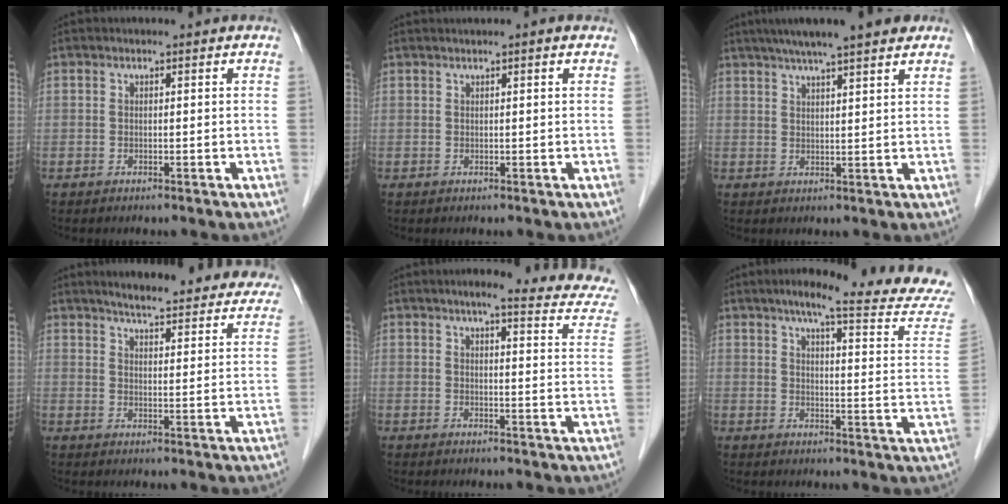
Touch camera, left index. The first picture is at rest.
{"total": 1.6, "force": [1.2, -0.1, 1.1], "torque": [-0.016, 0.017, 0.021]}
{"total": 10.6, "force": [8.4, 0.4, 6.4], "torque": [-0.098, 0.031, 0.114]}
{"total": 22.2, "force": [20.2, 3.8, 8.4], "torque": [-0.100, -0.025, 0.236]}
{"total": 15.0, "force": [12.7, 2.4, 7.5], "torque": [-0.074, -0.012, 0.126]}
{"total": 16.8, "force": [15.0, -0.3, 7.4], "torque": [-0.096, -0.053, 0.175]}